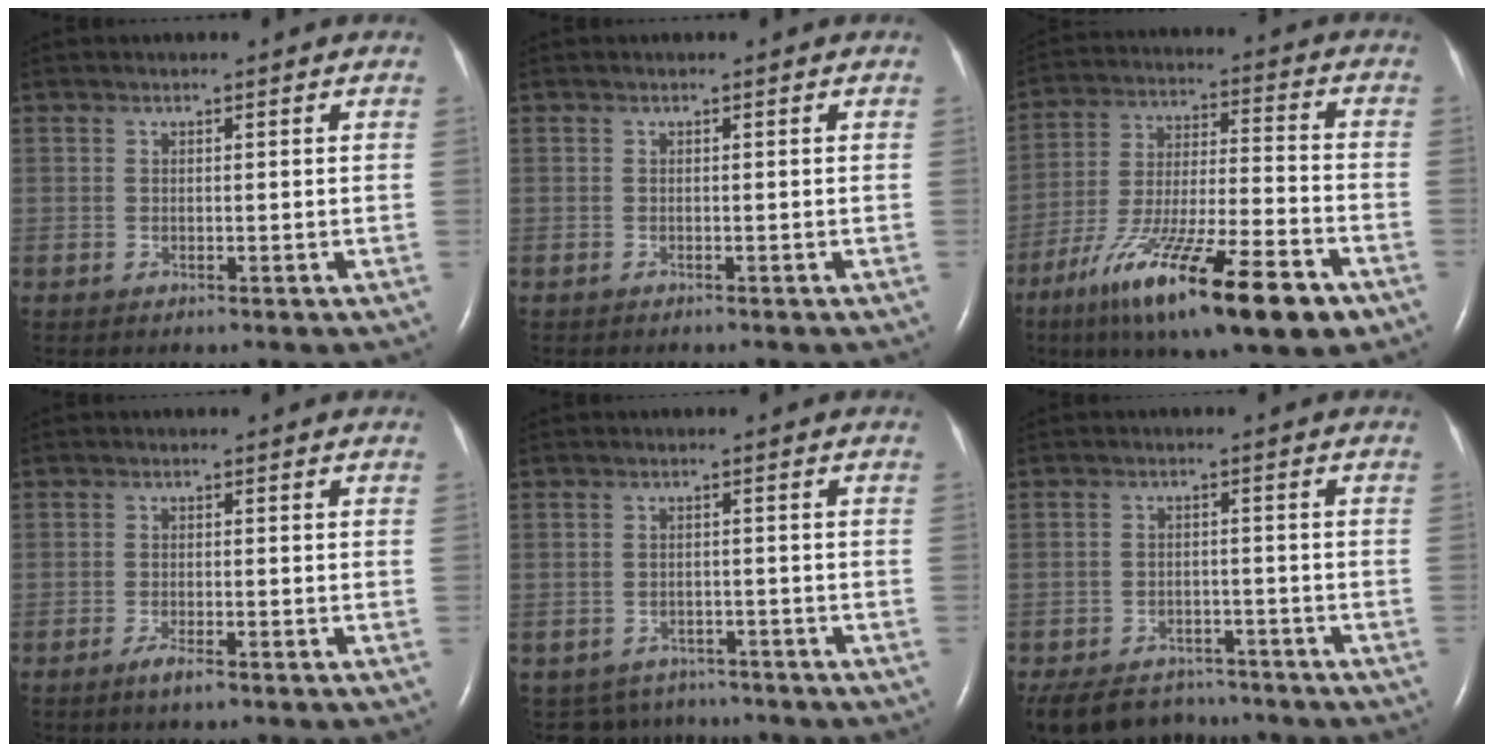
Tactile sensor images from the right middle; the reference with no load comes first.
{"total": 0.8, "force": [-0.7, 0.2, 0.4], "torque": [-0.008, -0.001, -0.008]}
{"total": 21.4, "force": [-12.5, 3.1, 17.1], "torque": [-0.270, -0.037, -0.210]}
{"total": 2.3, "force": [-1.6, 0.4, 1.6], "torque": [-0.036, -0.003, -0.029]}
{"total": 5.9, "force": [-5.2, 2.9, -0.3], "torque": [0.003, 0.009, -0.067]}
{"total": 13.8, "force": [-11.5, 6.6, 3.9], "torque": [-0.098, 0.002, -0.153]}